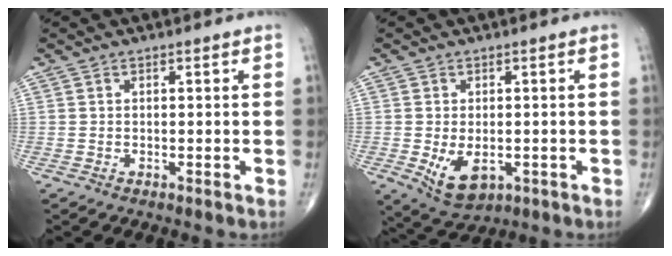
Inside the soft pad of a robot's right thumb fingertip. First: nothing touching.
{"total": 7.0, "force": [-1.6, 4.2, 5.3], "torque": [-0.081, -0.009, -0.012]}